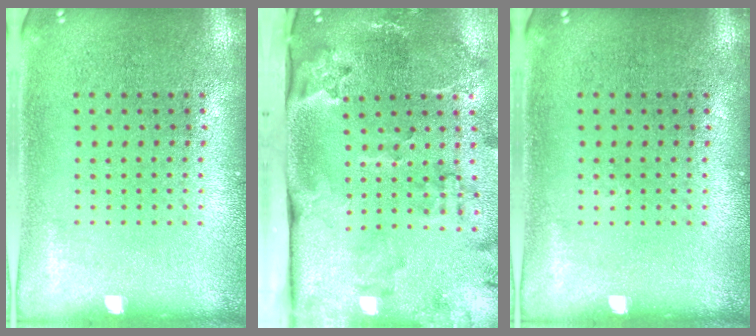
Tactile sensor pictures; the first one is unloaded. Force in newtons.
{"total": 3.8, "press": 2.6, "slide": 2.8}
{"total": 0.0}